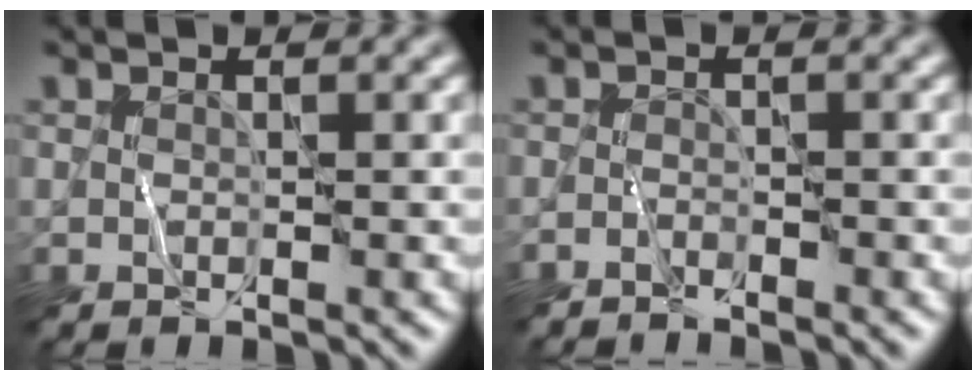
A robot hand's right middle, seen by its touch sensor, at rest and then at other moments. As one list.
[{"total": 1.3, "force": [-1.3, 0.1, 0.1], "torque": [-0.003, -0.001, -0.031]}]